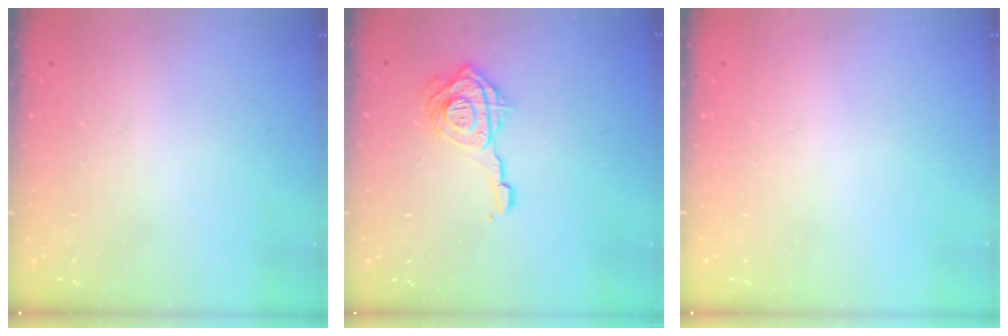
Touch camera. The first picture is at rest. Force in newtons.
{"total": 12.8, "press": 12.7, "slide": 1.4}
{"total": 0.0}